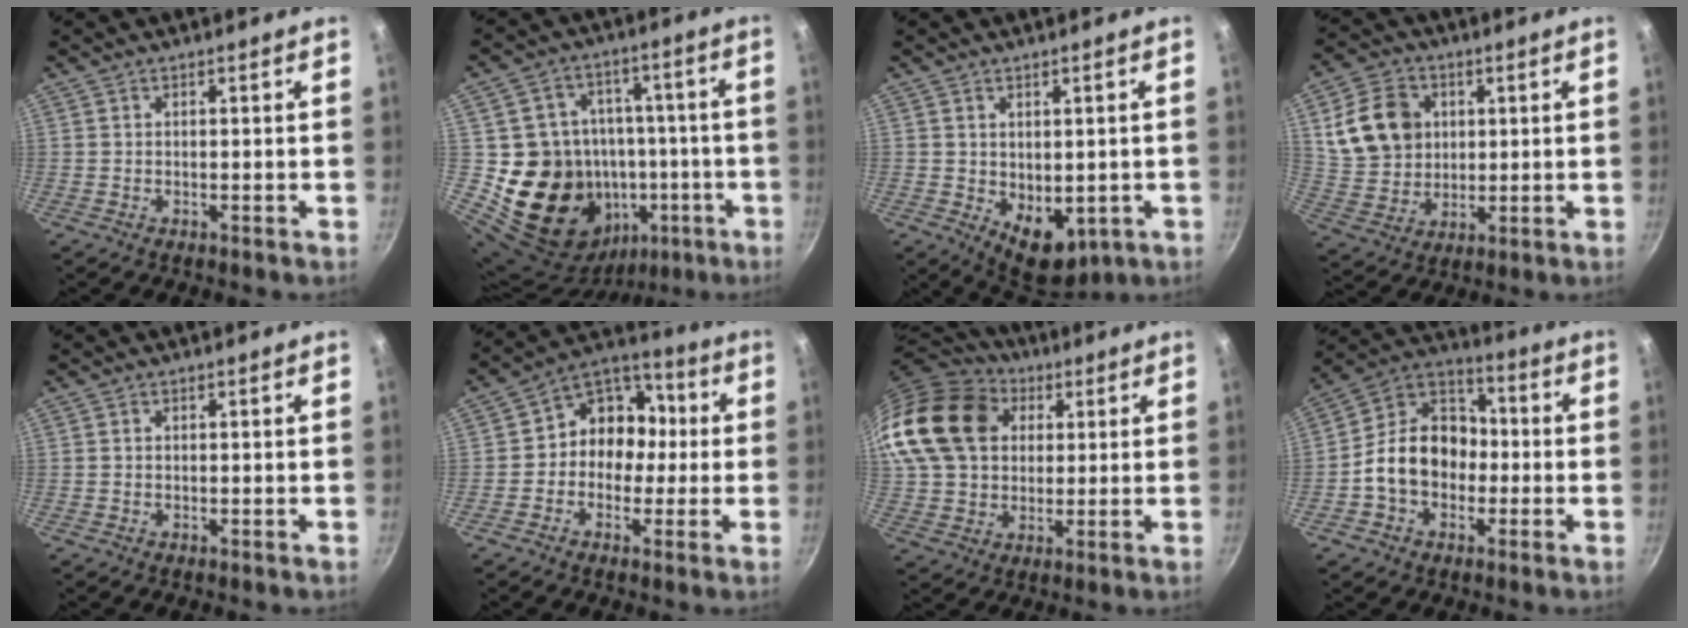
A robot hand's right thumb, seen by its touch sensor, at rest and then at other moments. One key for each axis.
{"total": 21.7, "fx": -3.7, "fy": 19.0, "fz": 9.8, "tx": -0.126, "ty": 0.050, "tz": -0.036}
{"total": 8.1, "fx": -1.0, "fy": 5.6, "fz": 5.9, "tx": -0.056, "ty": -0.013, "tz": 0.005}
{"total": 13.4, "fx": 3.5, "fy": 10.8, "fz": 7.1, "tx": -0.113, "ty": -0.004, "tz": 0.074}
{"total": 0.0}
{"total": 11.4, "fx": -0.4, "fy": 9.7, "fz": 6.0, "tx": -0.034, "ty": 0.040, "tz": -0.028}
{"total": 22.1, "fx": 6.2, "fy": 16.9, "fz": 12.9, "tx": -0.245, "ty": 0.022, "tz": 0.110}
{"total": 14.6, "fx": -2.4, "fy": 11.4, "fz": 8.9, "tx": -0.108, "ty": 0.046, "tz": -0.060}